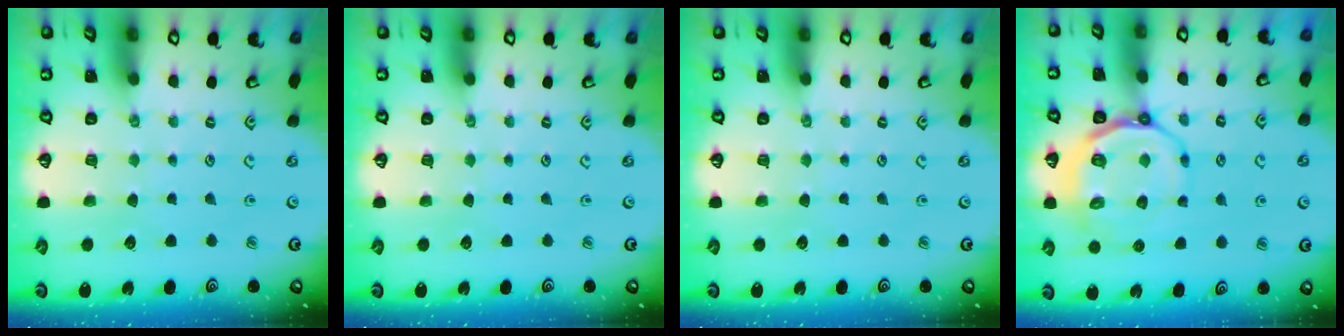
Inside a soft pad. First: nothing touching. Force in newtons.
{"total": 0.0}
{"total": 0.0}
{"total": 11.7, "press": 11.4, "slide": 2.9}